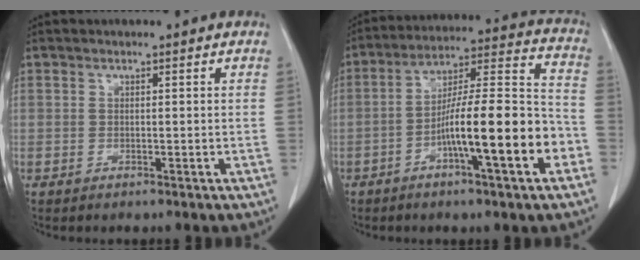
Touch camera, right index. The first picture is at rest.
{"total": 16.8, "force": [-6.0, 1.5, 15.6], "torque": [-0.250, 0.011, -0.097]}